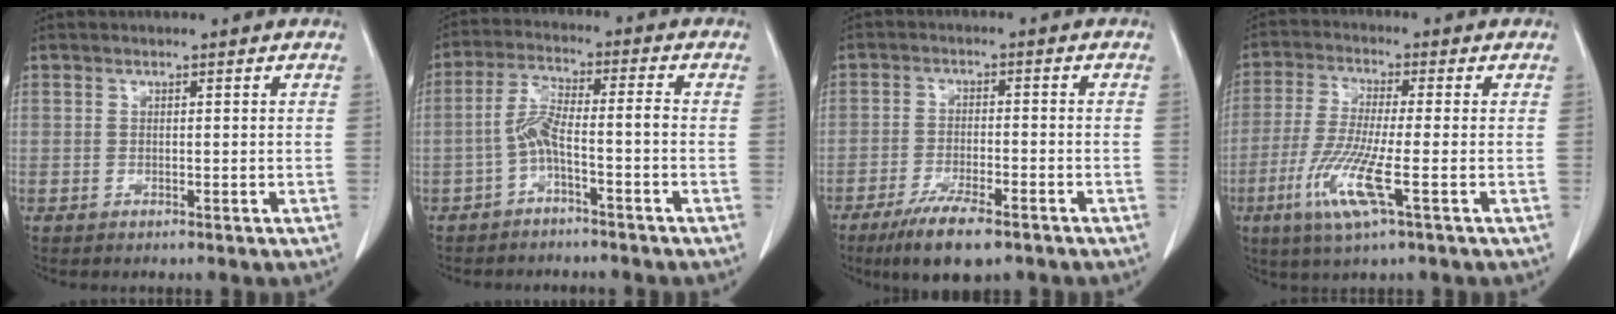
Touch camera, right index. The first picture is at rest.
{"total": 5.6, "force": [-2.3, 0.4, 5.1], "torque": [-0.106, 0.026, -0.042]}
{"total": 8.6, "force": [-6.0, 1.7, 6.0], "torque": [-0.105, -0.016, -0.096]}
{"total": 9.4, "force": [-3.5, 0.3, 8.7], "torque": [-0.186, -0.022, -0.071]}